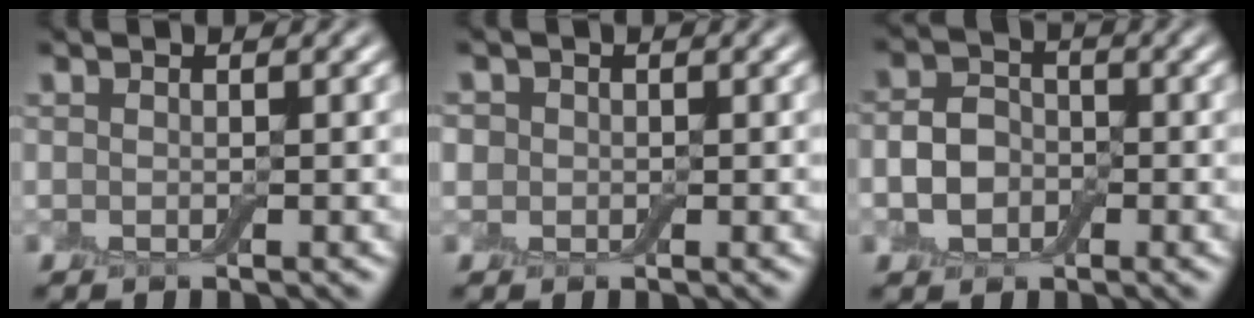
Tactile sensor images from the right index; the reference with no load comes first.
{"total": 1.6, "force": [0.2, 1.5, 0.4], "torque": [-0.006, 0.004, -0.005]}
{"total": 3.7, "force": [-1.0, 2.9, 2.1], "torque": [-0.039, 0.002, -0.025]}